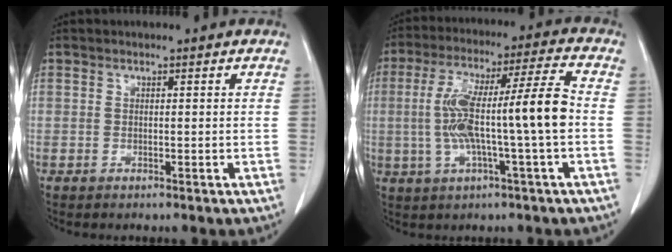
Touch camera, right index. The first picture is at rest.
{"total": 13.8, "force": [-1.1, 0.0, 13.7], "torque": [-0.254, 0.027, -0.022]}